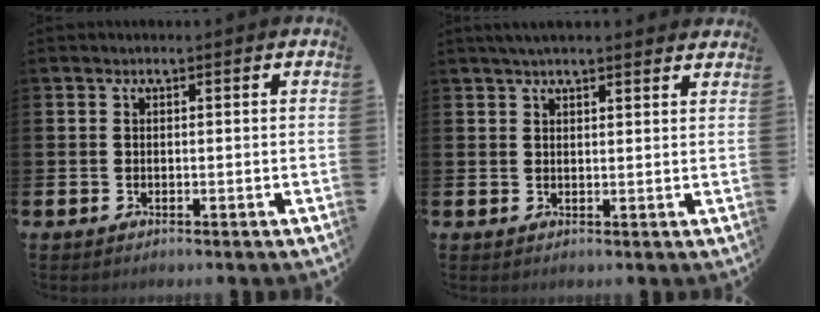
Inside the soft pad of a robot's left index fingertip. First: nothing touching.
{"total": 2.9, "force": [2.7, 0.3, 1.0], "torque": [-0.025, -0.003, 0.049]}